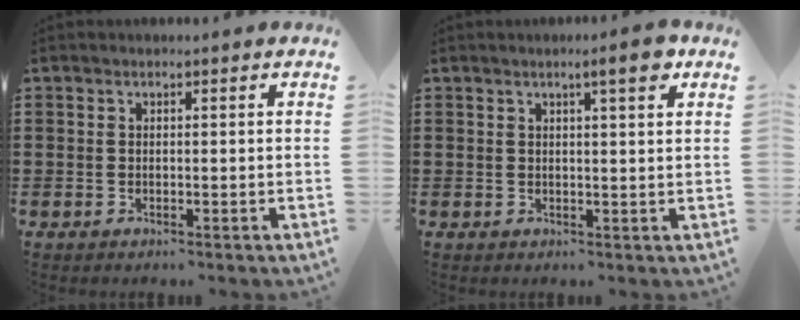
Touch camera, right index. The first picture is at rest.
{"total": 3.8, "force": [2.2, 0.4, 3.1], "torque": [-0.042, -0.006, 0.031]}